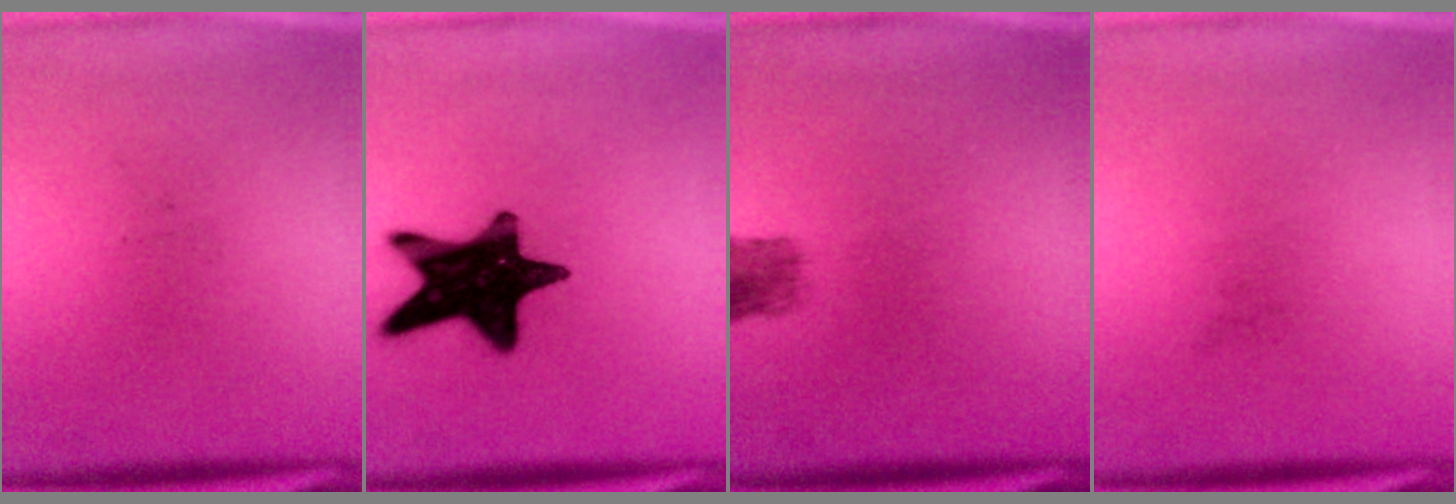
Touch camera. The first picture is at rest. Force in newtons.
{"total": 18.3}
{"total": 2.9}
{"total": 0.0}